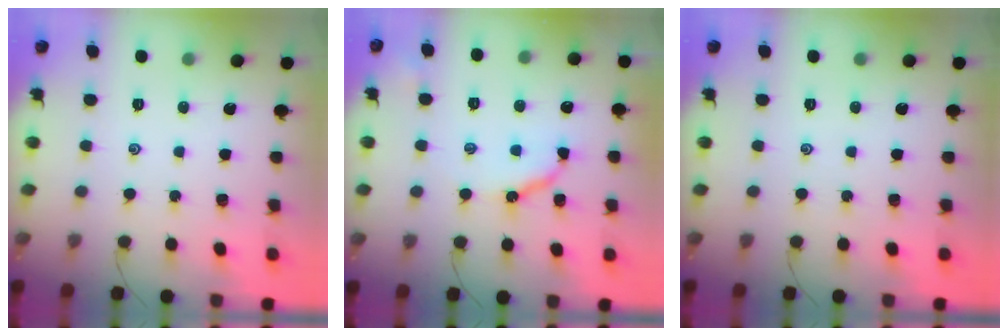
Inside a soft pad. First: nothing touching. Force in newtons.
{"total": 8.5, "press": 8.5, "slide": 0.6}
{"total": 0.0}